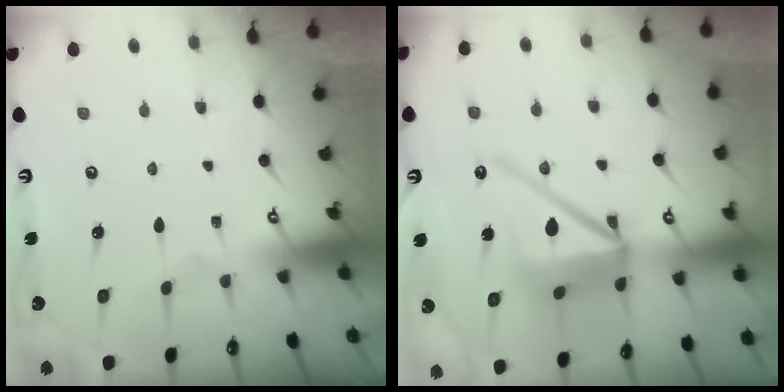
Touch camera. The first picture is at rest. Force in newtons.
{"total": 14.9, "press": 14.8, "slide": 2.1}